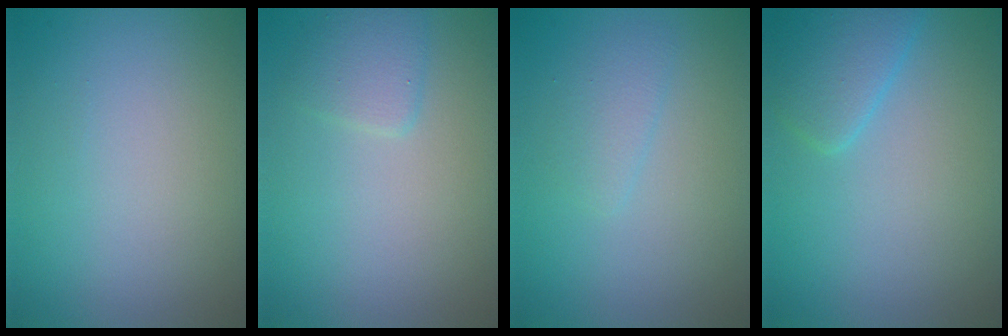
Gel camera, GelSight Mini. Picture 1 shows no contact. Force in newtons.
{"total": 1.6, "press": 1.6, "slide": 0.0}
{"total": 1.4, "press": 1.4, "slide": 0.1}
{"total": 2.9, "press": 2.9, "slide": 0.2}